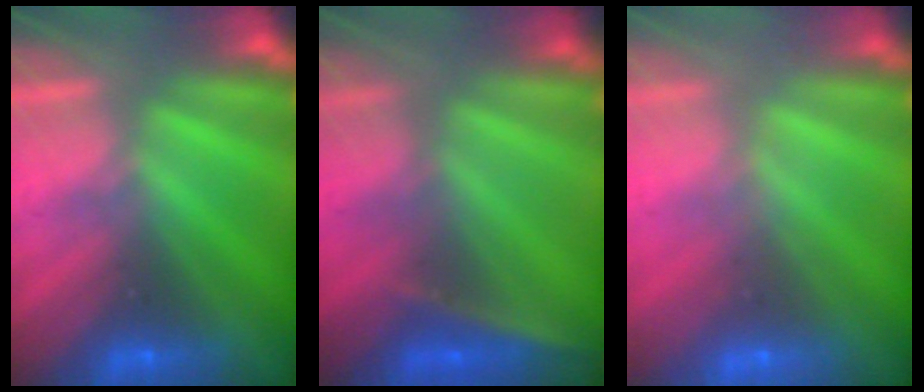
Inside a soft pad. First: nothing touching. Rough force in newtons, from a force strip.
{"total": 2.8}
{"total": 1.6}